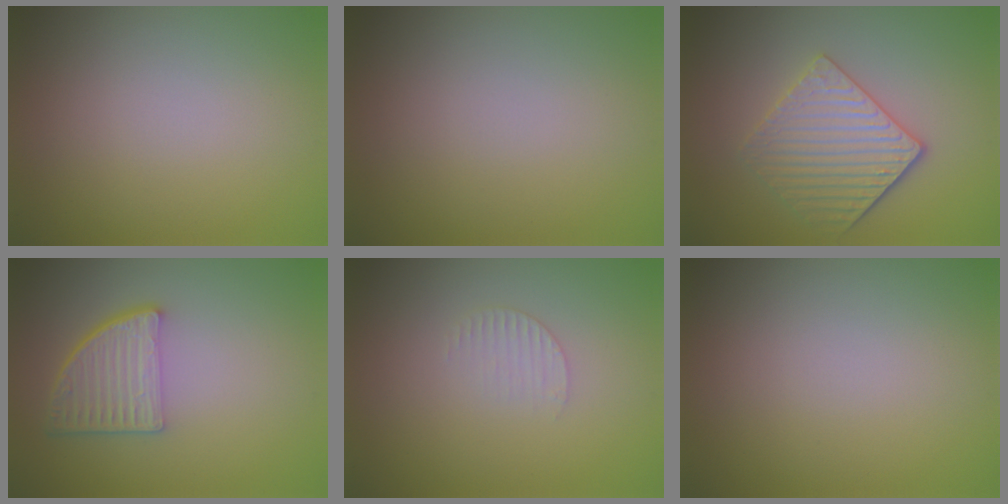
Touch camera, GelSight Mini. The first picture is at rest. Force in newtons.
{"total": 0.0}
{"total": 4.1, "press": 3.5, "slide": 2.2}
{"total": 4.9, "press": 3.6, "slide": 3.4}
{"total": 1.3, "press": 1.2, "slide": 0.4}
{"total": 0.0}